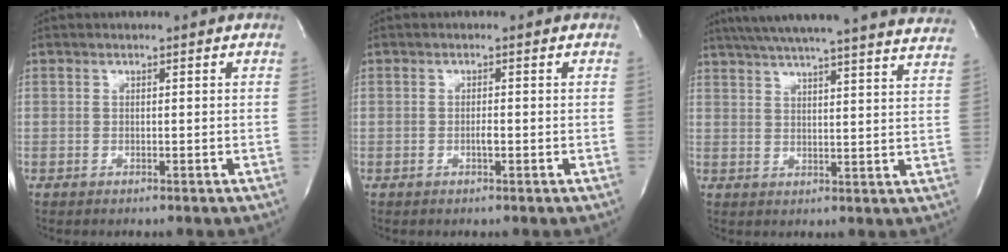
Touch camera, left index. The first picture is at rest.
{"total": 1.0, "force": [-0.3, 0.1, 0.9], "torque": [-0.020, 0.001, -0.006]}
{"total": 31.5, "force": [28.6, 1.3, 13.0], "torque": [-0.217, -0.043, 0.348]}